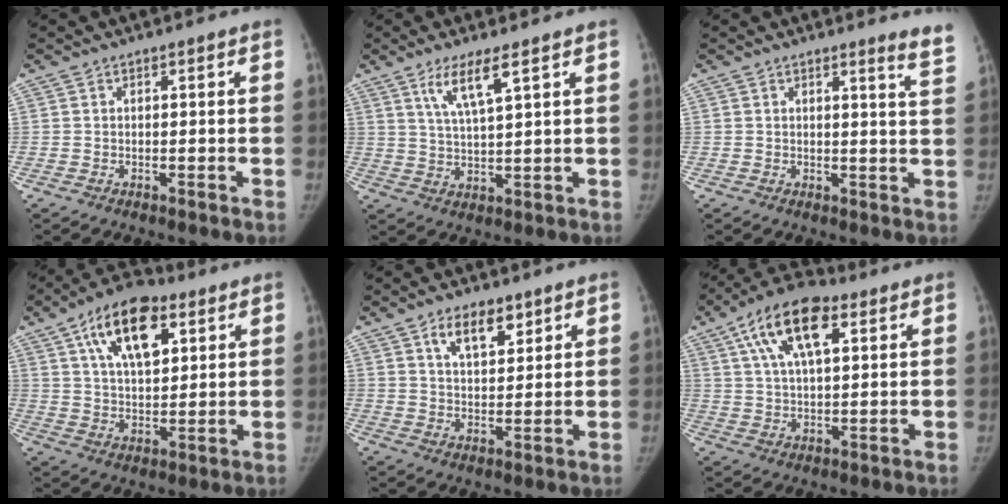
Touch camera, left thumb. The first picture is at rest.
{"total": 6.6, "force": [3.8, 0.9, 5.3], "torque": [-0.102, -0.022, 0.080]}
{"total": 4.6, "force": [4.0, -0.3, 2.3], "torque": [-0.028, -0.035, 0.031]}
{"total": 15.6, "force": [7.2, 7.9, 11.4], "torque": [-0.153, -0.013, 0.120]}
{"total": 7.7, "force": [4.6, 3.8, 4.8], "torque": [-0.051, -0.028, 0.078]}
{"total": 15.0, "force": [6.5, 7.0, 11.5], "torque": [-0.185, 0.004, 0.109]}